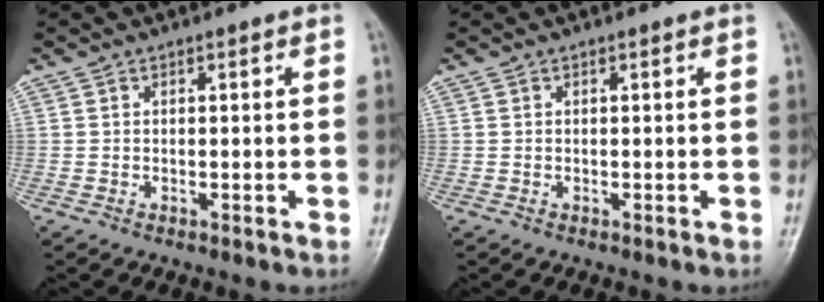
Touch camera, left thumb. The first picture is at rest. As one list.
[{"total": 0.0}]